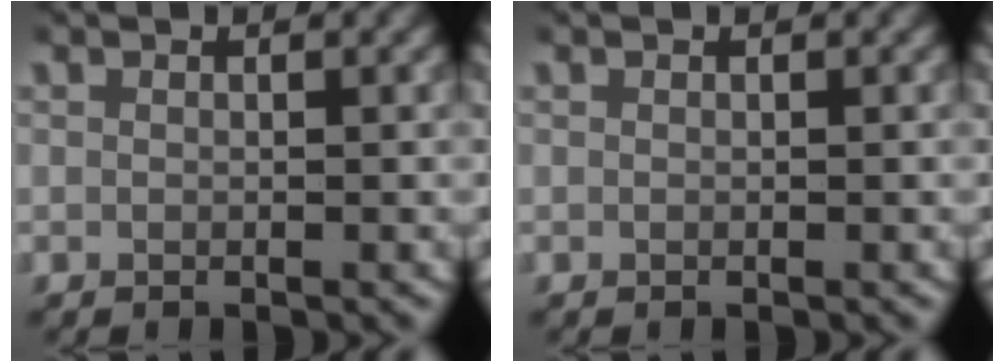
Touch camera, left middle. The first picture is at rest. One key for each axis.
{"total": 0.0}